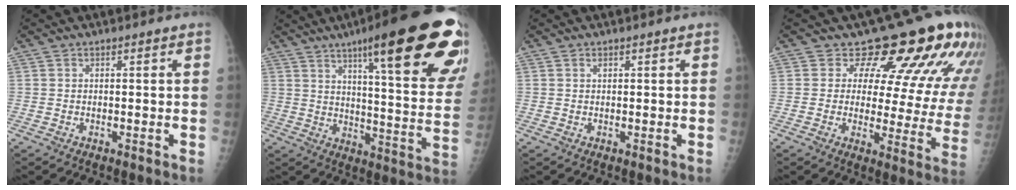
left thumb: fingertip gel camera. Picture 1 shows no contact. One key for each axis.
{"total": 28.7, "fx": 16.2, "fy": 4.9, "fz": 23.2, "tx": -0.258, "ty": -0.047, "tz": 0.226}
{"total": 0.6, "fx": 0.4, "fy": 0.3, "fz": 0.4, "tx": -0.003, "ty": -0.001, "tz": 0.006}
{"total": 16.5, "fx": 11.5, "fy": 7.2, "fz": 9.4, "tx": -0.062, "ty": -0.060, "tz": 0.122}